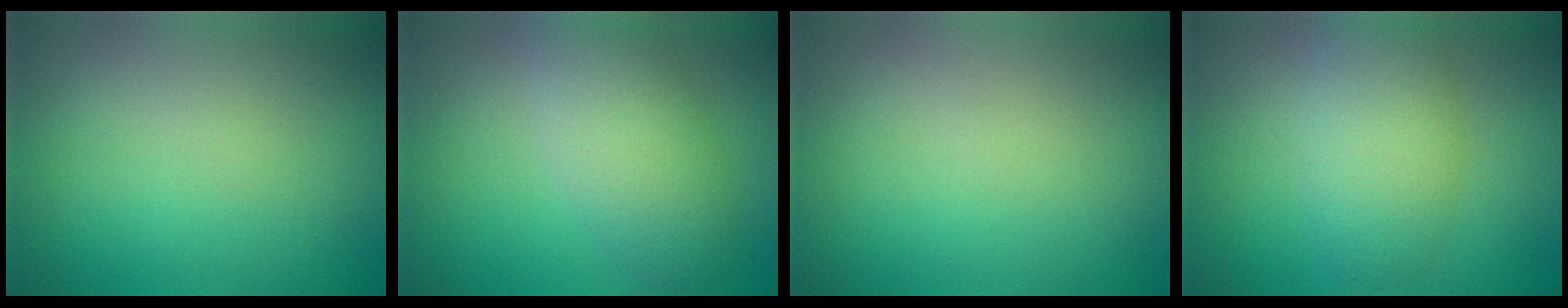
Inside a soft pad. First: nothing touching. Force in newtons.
{"total": 4.9, "press": 4.9, "slide": 0.4}
{"total": 0.0}
{"total": 4.6, "press": 4.6, "slide": 0.3}